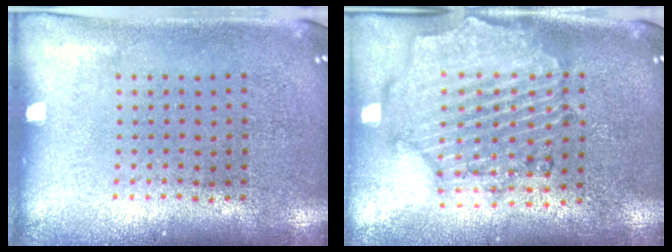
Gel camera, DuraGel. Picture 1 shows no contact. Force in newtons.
{"total": 1.6, "press": 1.6, "slide": 0.4}